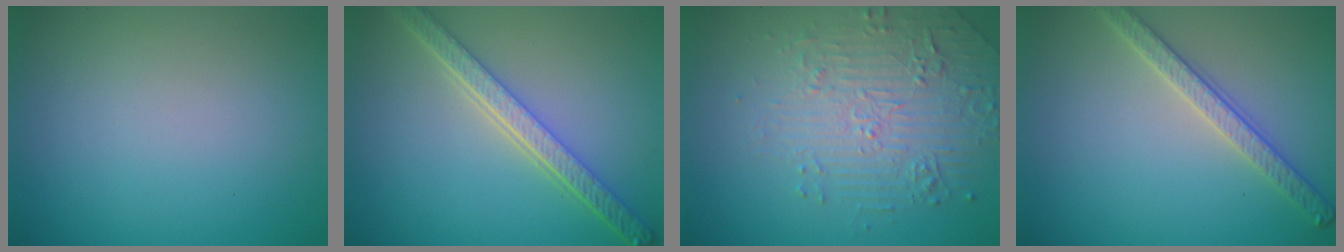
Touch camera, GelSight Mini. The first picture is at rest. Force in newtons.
{"total": 5.2, "press": 4.0, "slide": 3.3}
{"total": 5.1, "press": 3.9, "slide": 3.3}
{"total": 3.0, "press": 2.9, "slide": 0.7}